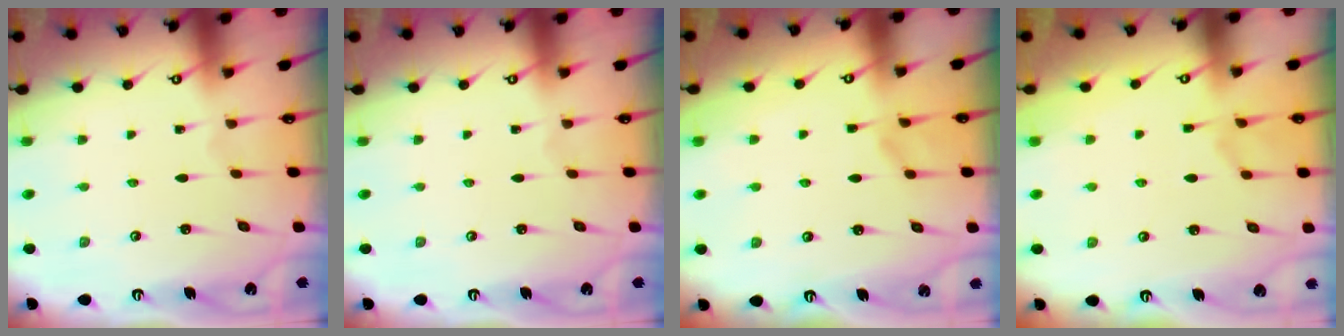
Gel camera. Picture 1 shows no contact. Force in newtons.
{"total": 0.0}
{"total": 3.9, "press": 3.9, "slide": 0.5}
{"total": 2.2, "press": 1.8, "slide": 1.3}